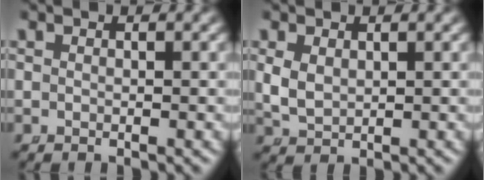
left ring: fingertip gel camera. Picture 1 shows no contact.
{"total": 3.2, "force": [0.3, 2.8, 1.6], "torque": [-0.058, -0.020, 0.021]}